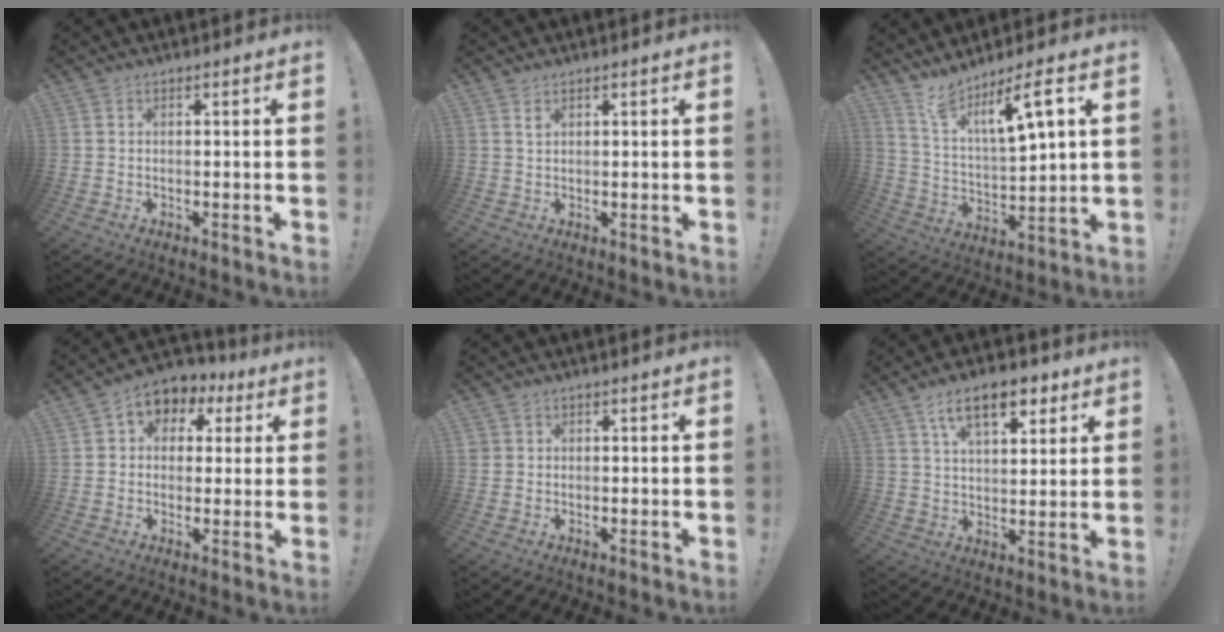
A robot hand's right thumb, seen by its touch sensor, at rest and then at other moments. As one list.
[{"total": 1.4, "force": [0.9, 0.8, 0.7], "torque": [-0.004, -0.004, 0.014]}, {"total": 10.9, "force": [7.9, 1.3, 7.4], "torque": [-0.133, -0.049, 0.131]}, {"total": 6.2, "force": [1.3, 5.5, 2.4], "torque": [-0.027, -0.007, 0.029]}, {"total": 1.2, "force": [0.5, 1.1, 0.2], "torque": [0.002, -0.002, 0.009]}, {"total": 13.2, "force": [7.3, 5.9, 9.2], "torque": [-0.143, -0.016, 0.127]}]